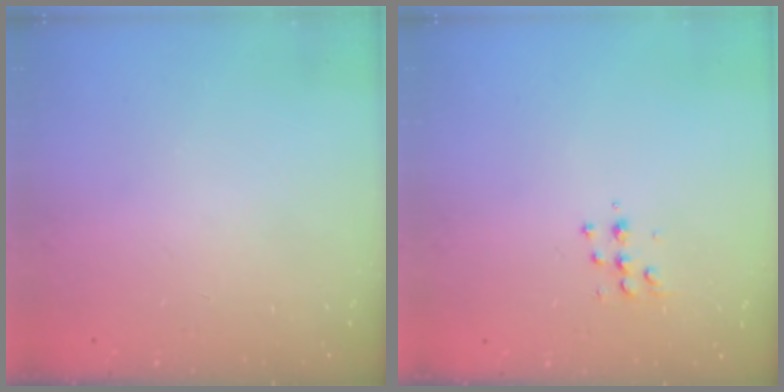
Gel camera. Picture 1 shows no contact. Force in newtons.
{"total": 5.4, "press": 5.3, "slide": 0.7}